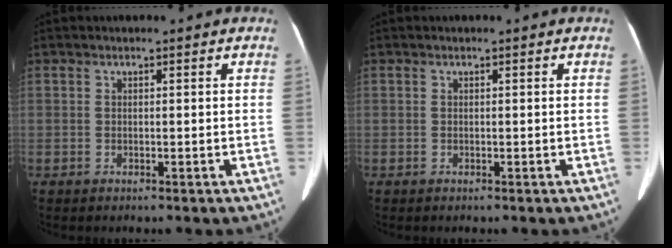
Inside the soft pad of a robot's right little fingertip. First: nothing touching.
{"total": 0.0}